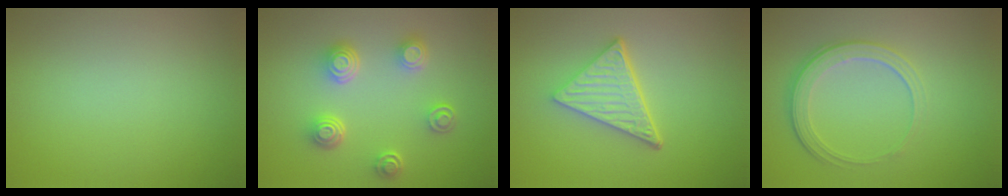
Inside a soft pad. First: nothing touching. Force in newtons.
{"total": 4.3, "press": 3.2, "slide": 2.8}
{"total": 5.2, "press": 3.6, "slide": 3.7}
{"total": 3.9, "press": 2.8, "slide": 2.8}